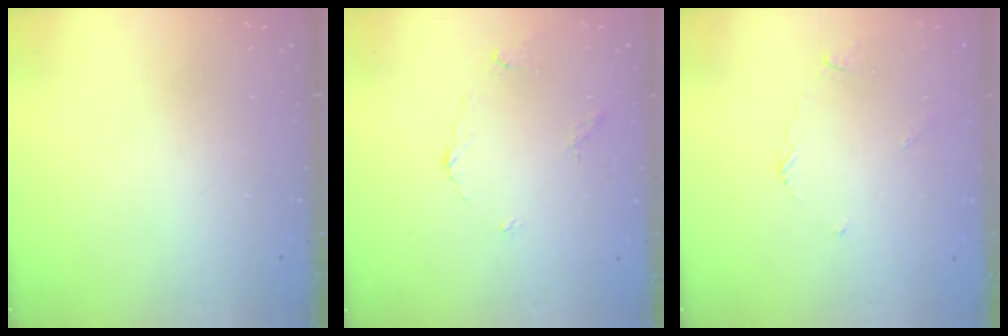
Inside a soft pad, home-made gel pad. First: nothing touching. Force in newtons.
{"total": 3.8, "press": 3.7, "slide": 0.4}
{"total": 3.5, "press": 3.5, "slide": 0.3}